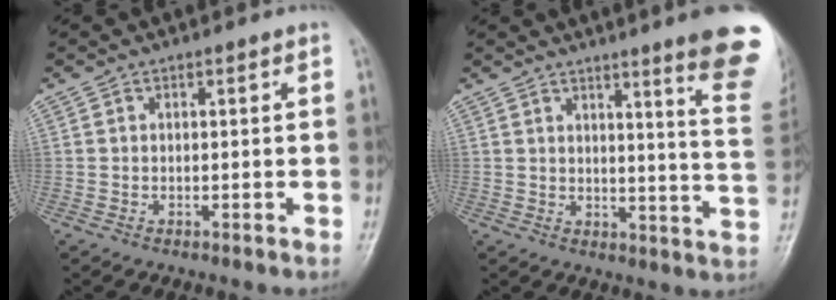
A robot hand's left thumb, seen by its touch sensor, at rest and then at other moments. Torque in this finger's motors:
{"motor_torque": [2.93, 1.32, 1.37, -1.40, 0.31]}